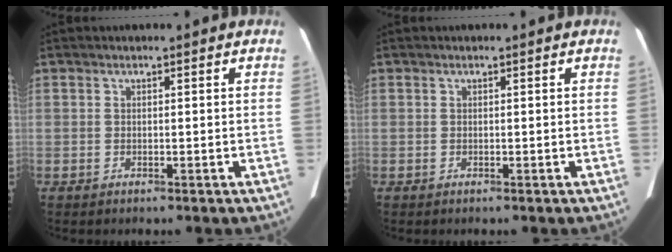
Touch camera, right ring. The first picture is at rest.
{"total": 0.0}